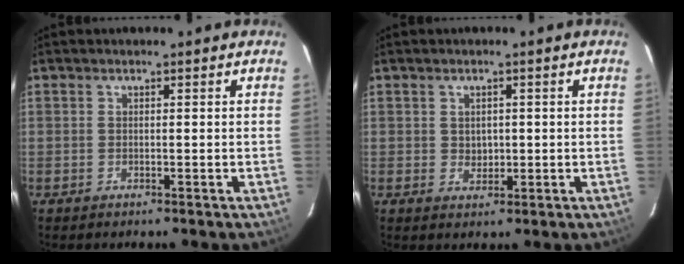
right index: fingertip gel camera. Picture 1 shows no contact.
{"total": 2.4, "force": [0.2, 2.1, 1.1], "torque": [-0.015, 0.002, 0.008]}